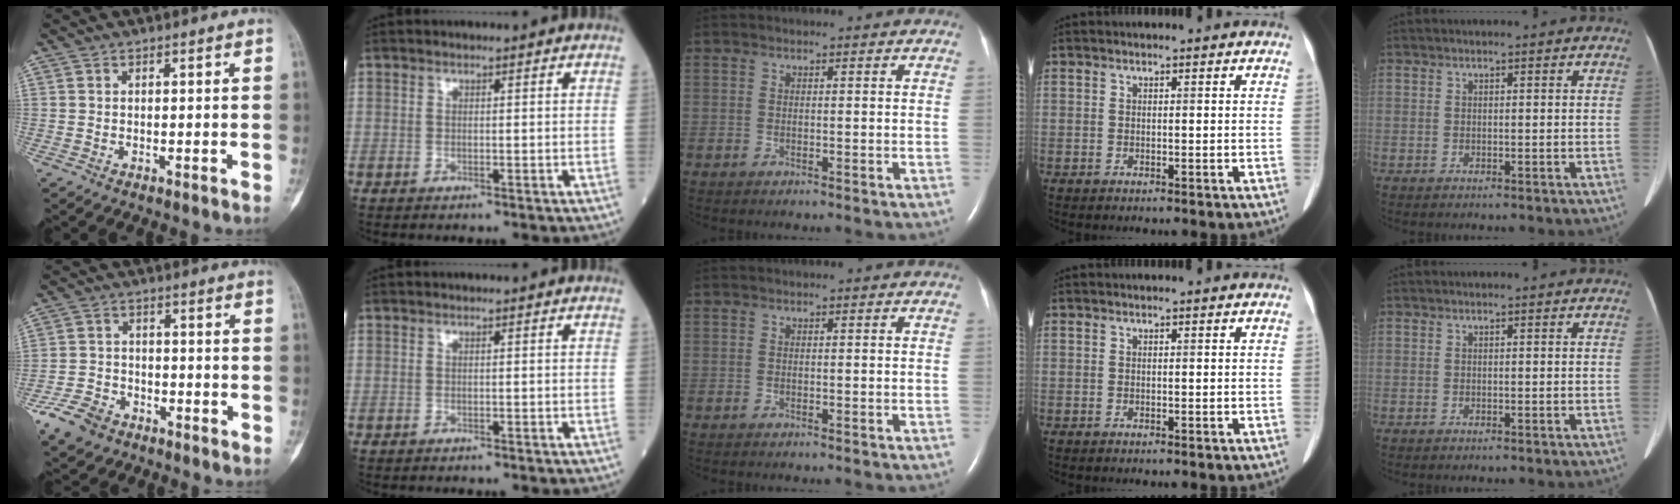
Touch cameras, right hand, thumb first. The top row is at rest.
{"thumb": {"total": 7.4, "force": [-4.8, 4.7, 2.9], "torque": [-0.049, 0.022, -0.091]}}